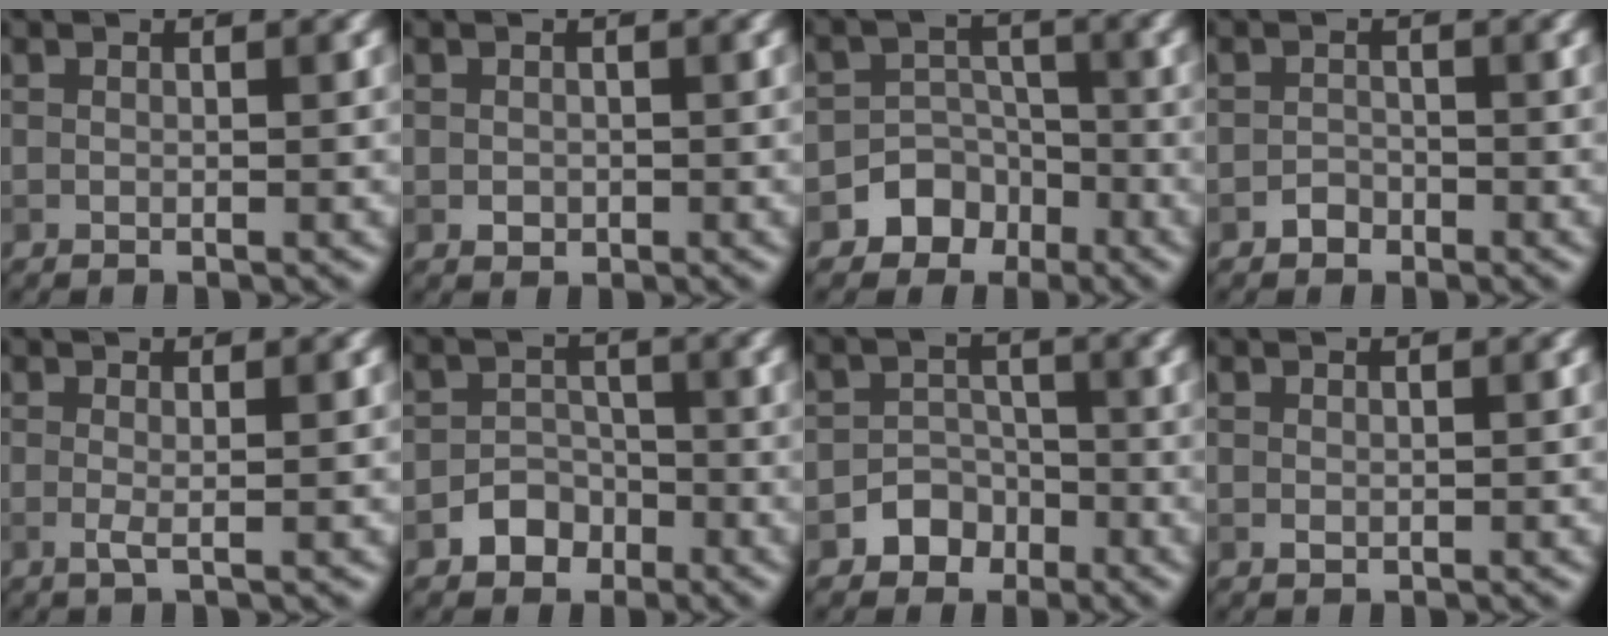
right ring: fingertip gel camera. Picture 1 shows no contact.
{"total": 1.0, "force": [-0.1, 0.9, 0.3], "torque": [-0.002, -0.006, -0.004]}
{"total": 4.5, "force": [-2.6, 3.6, 0.6], "torque": [0.025, 0.007, -0.062]}
{"total": 1.1, "force": [-0.8, 0.8, 0.2], "torque": [0.005, 0.003, -0.014]}
{"total": 1.6, "force": [0.1, 0.3, 1.5], "torque": [-0.026, 0.000, 0.000]}
{"total": 2.5, "force": [-1.4, 2.0, 0.7], "torque": [0.004, 0.007, -0.025]}
{"total": 3.0, "force": [-1.7, 2.4, 0.6], "torque": [0.024, 0.011, -0.036]}
{"total": 0.6, "force": [0.4, 0.4, 0.3], "torque": [-0.005, 0.001, 0.009]}